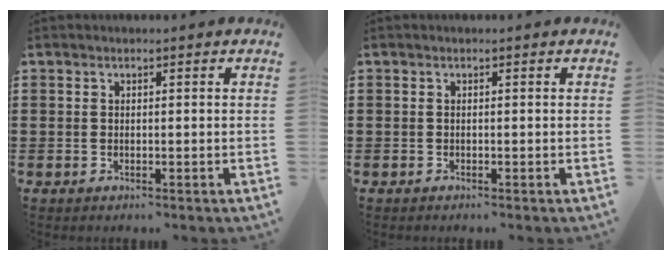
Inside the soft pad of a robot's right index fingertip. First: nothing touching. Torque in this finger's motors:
{"motor_torque": [-0.98, 0.98, 0.00, 0.00]}